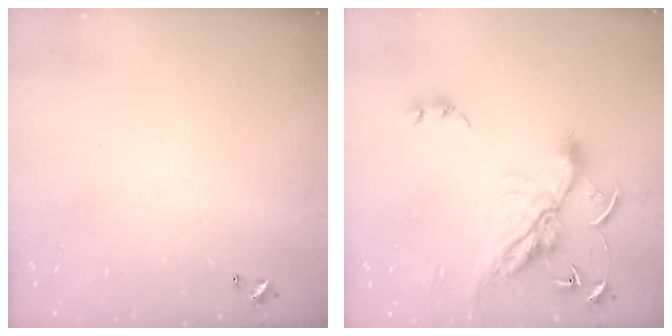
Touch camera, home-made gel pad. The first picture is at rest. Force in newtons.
{"total": 14.1, "press": 14.0, "slide": 1.1}